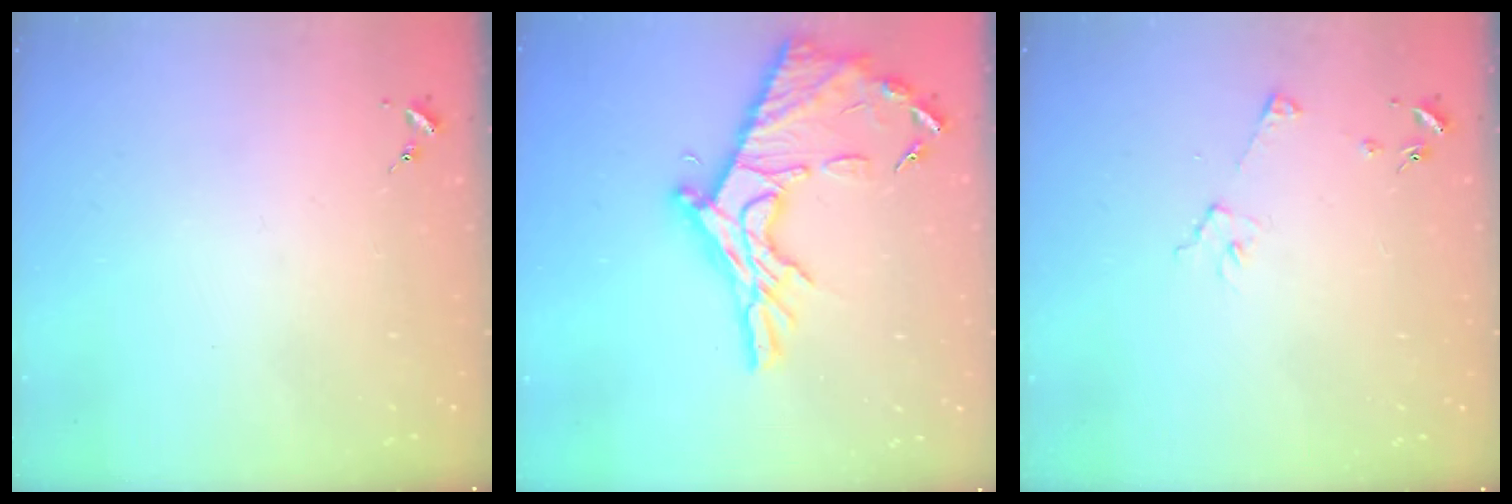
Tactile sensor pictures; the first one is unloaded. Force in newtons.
{"total": 20.1, "press": 20.1, "slide": 1.5}
{"total": 3.8, "press": 3.8, "slide": 0.5}